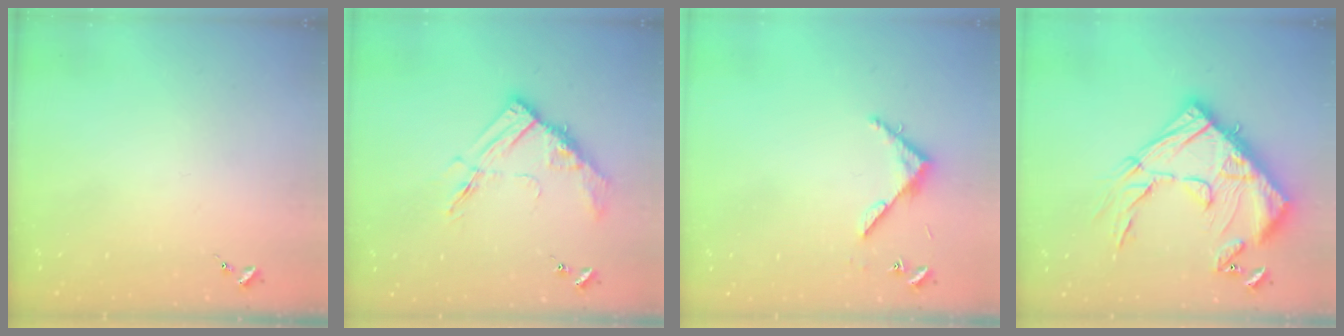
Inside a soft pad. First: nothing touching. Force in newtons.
{"total": 12.4, "press": 12.4, "slide": 0.9}
{"total": 5.0, "press": 5.0, "slide": 0.4}
{"total": 30.1, "press": 30.0, "slide": 2.9}